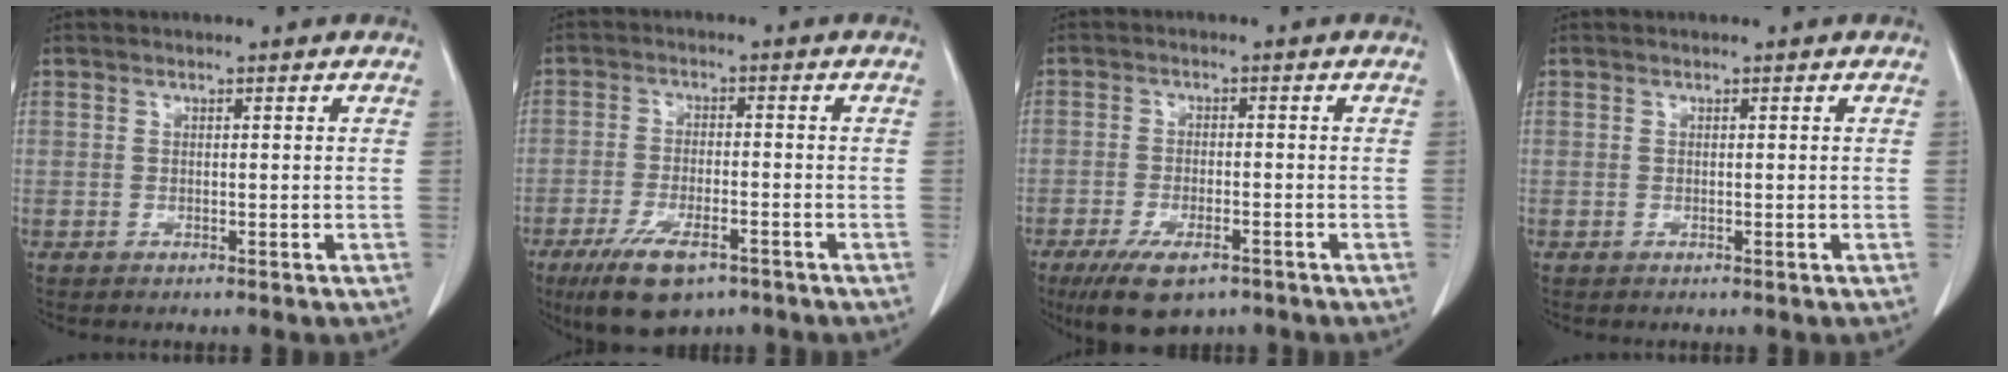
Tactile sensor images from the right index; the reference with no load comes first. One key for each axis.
{"total": 9.2, "fx": -5.8, "fy": 3.1, "fz": 6.4, "tx": -0.122, "ty": -0.015, "tz": -0.093}
{"total": 7.9, "fx": -5.2, "fy": 2.8, "fz": 5.3, "tx": -0.097, "ty": -0.014, "tz": -0.082}
{"total": 0.0}